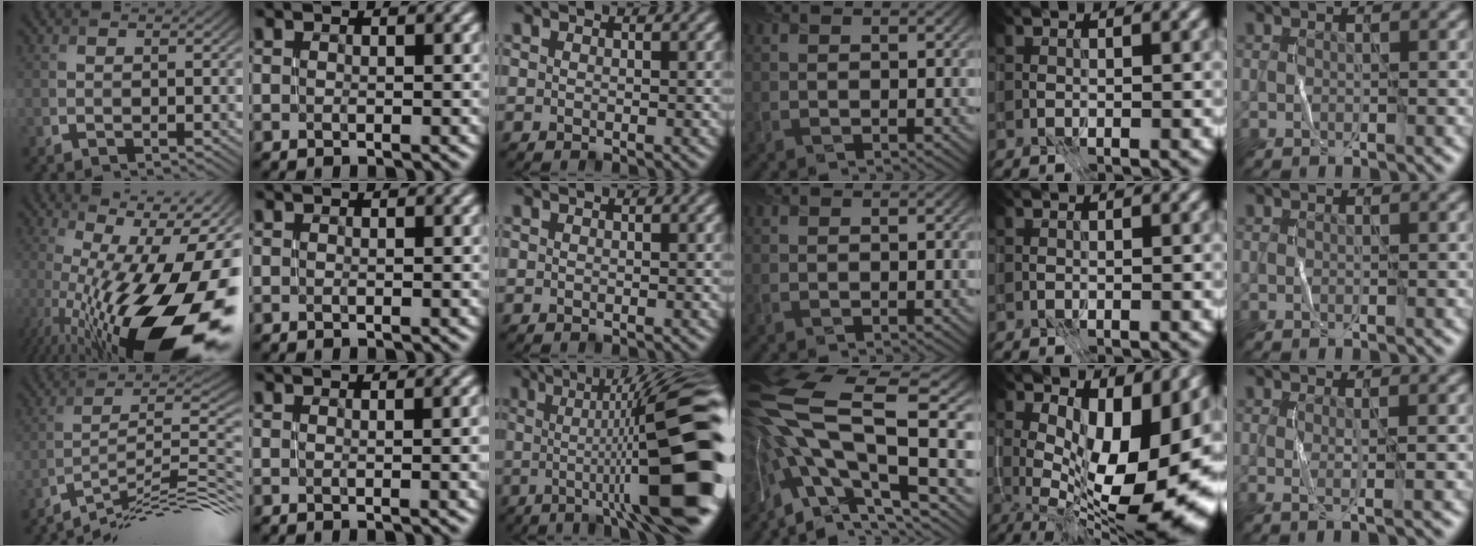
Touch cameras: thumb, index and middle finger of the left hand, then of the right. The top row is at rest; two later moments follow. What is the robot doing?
{"motion": "open", "object": "stapler"}